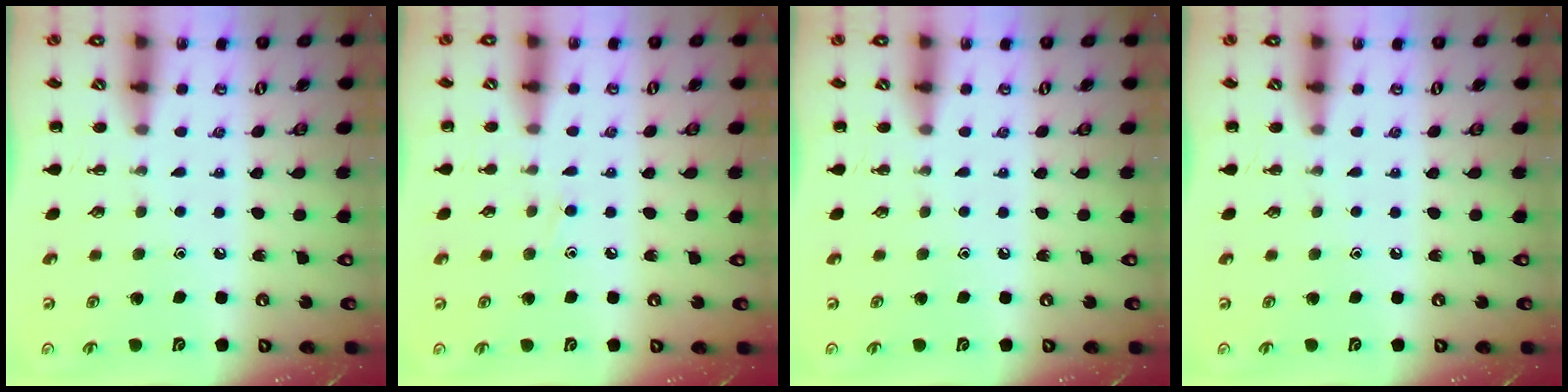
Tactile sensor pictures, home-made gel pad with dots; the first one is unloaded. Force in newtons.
{"total": 5.7, "press": 5.3, "slide": 2.1}
{"total": 0.0}
{"total": 0.0}